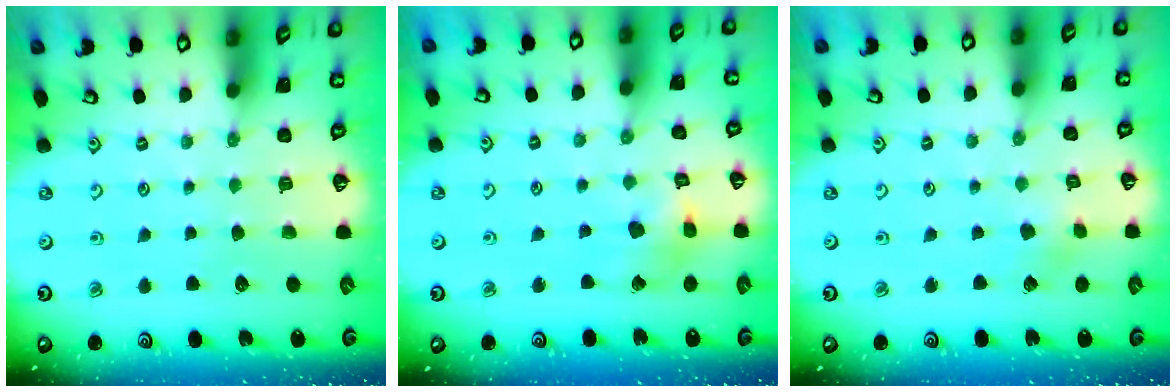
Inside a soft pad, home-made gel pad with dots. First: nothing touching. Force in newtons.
{"total": 9.5, "press": 9.4, "slide": 1.2}
{"total": 2.6, "press": 2.6, "slide": 0.2}